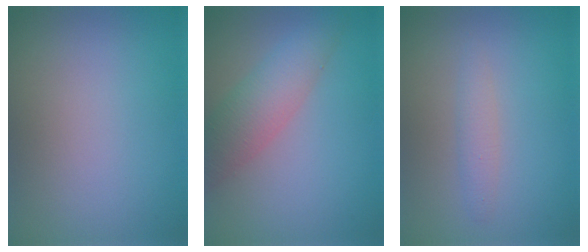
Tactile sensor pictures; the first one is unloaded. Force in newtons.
{"total": 4.5, "press": 4.5, "slide": 0.1}
{"total": 1.5, "press": 1.5, "slide": 0.0}